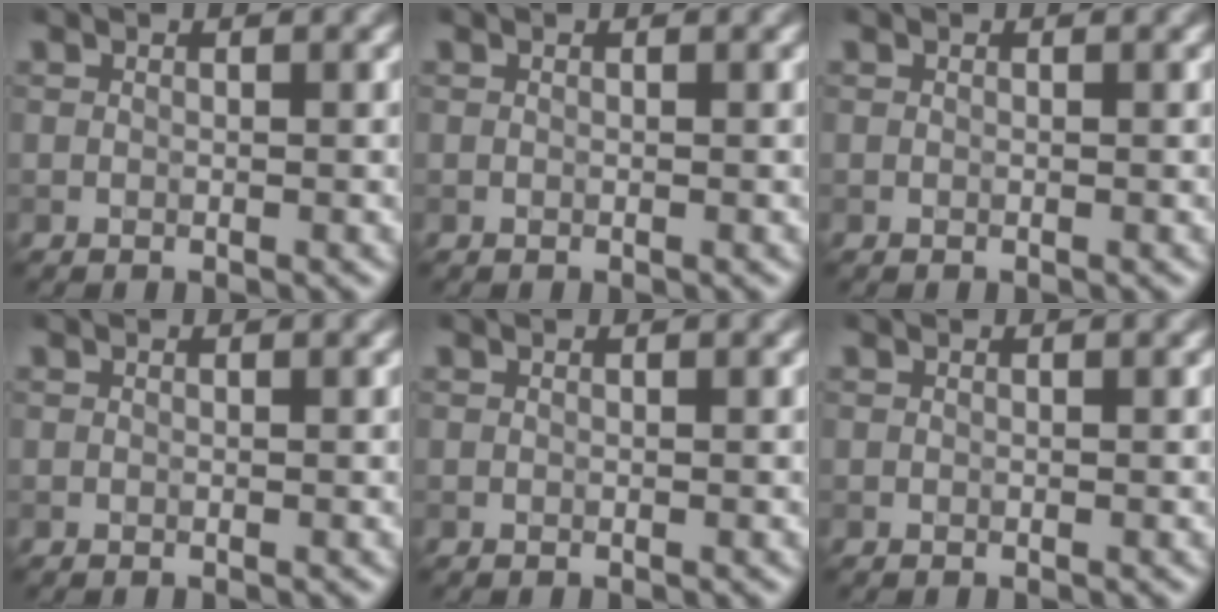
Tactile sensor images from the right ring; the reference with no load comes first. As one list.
[{"total": 0.0}, {"total": 0.0}, {"total": 0.0}, {"total": 0.0}, {"total": 0.0}]